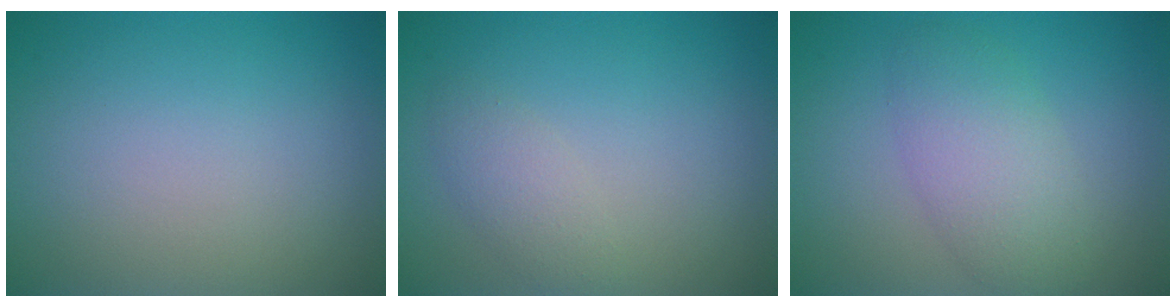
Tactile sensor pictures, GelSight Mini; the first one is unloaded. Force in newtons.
{"total": 1.8, "press": 1.8, "slide": 0.1}
{"total": 4.1, "press": 4.1, "slide": 0.3}